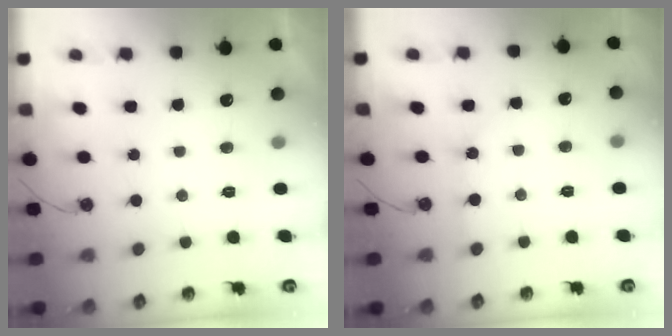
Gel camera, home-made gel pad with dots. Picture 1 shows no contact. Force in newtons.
{"total": 2.6, "press": 2.6, "slide": 0.3}